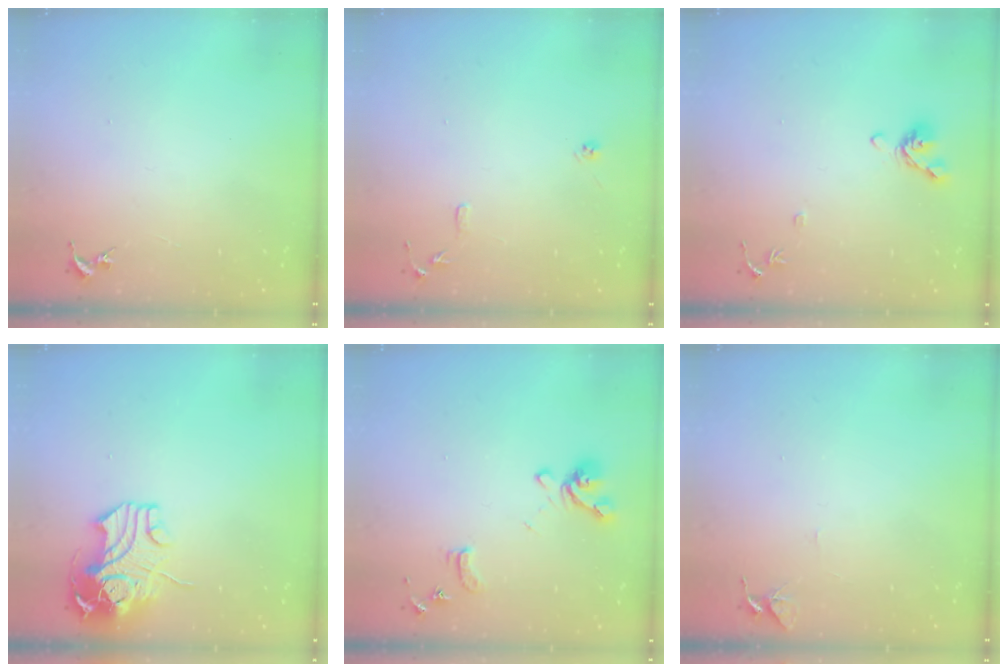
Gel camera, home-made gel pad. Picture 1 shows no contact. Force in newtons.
{"total": 7.9, "press": 7.9, "slide": 0.8}
{"total": 8.4, "press": 8.3, "slide": 1.5}
{"total": 12.8, "press": 12.6, "slide": 2.3}
{"total": 12.8, "press": 12.7, "slide": 1.4}
{"total": 5.2, "press": 5.1, "slide": 0.4}